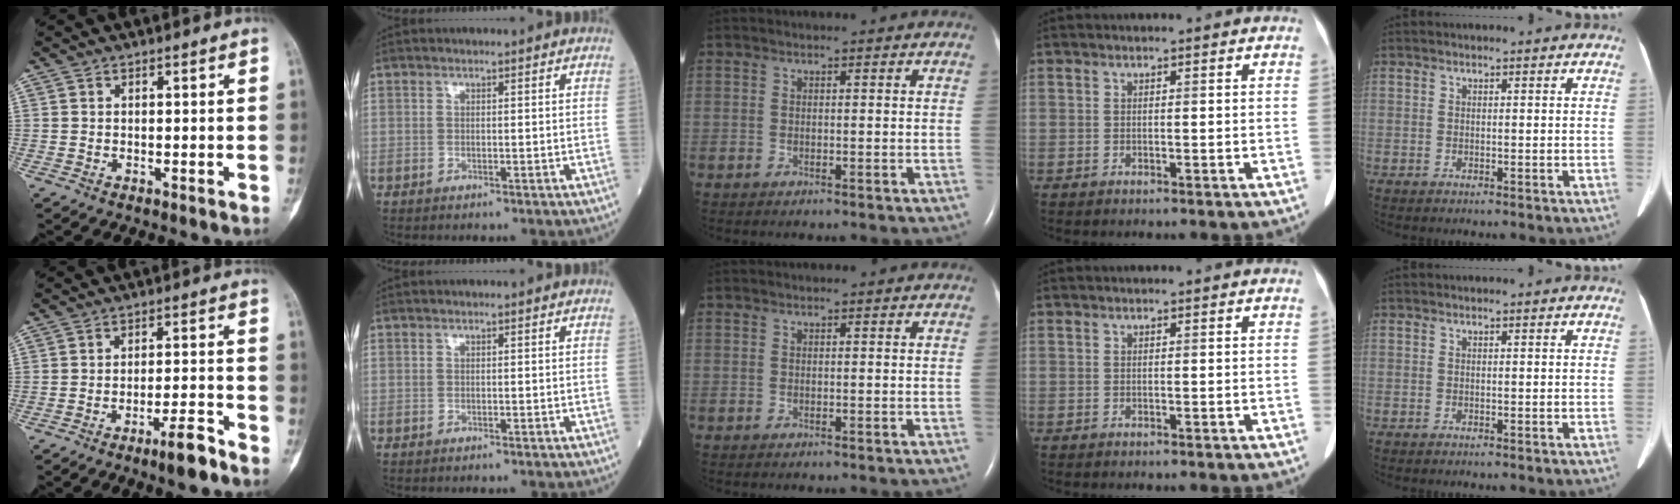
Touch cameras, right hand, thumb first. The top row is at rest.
{"thumb": {"total": 6.3, "force": [-4.4, 0.9, 4.4], "torque": [-0.076, 0.028, -0.071]}}